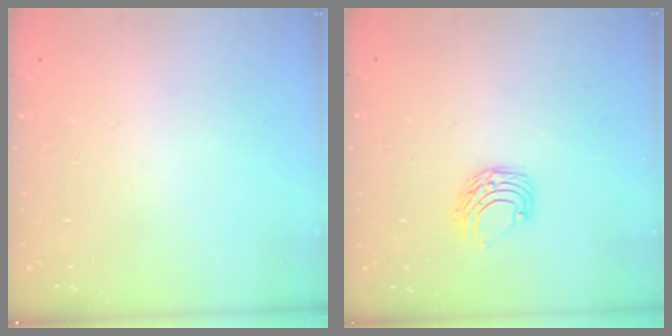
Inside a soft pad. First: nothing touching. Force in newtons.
{"total": 6.7, "press": 6.7, "slide": 0.7}